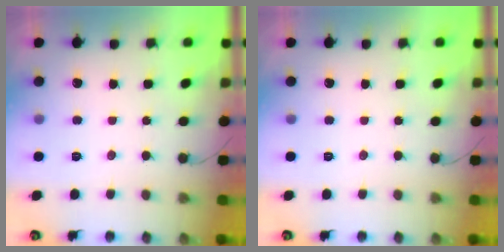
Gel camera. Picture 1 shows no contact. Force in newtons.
{"total": 0.0}